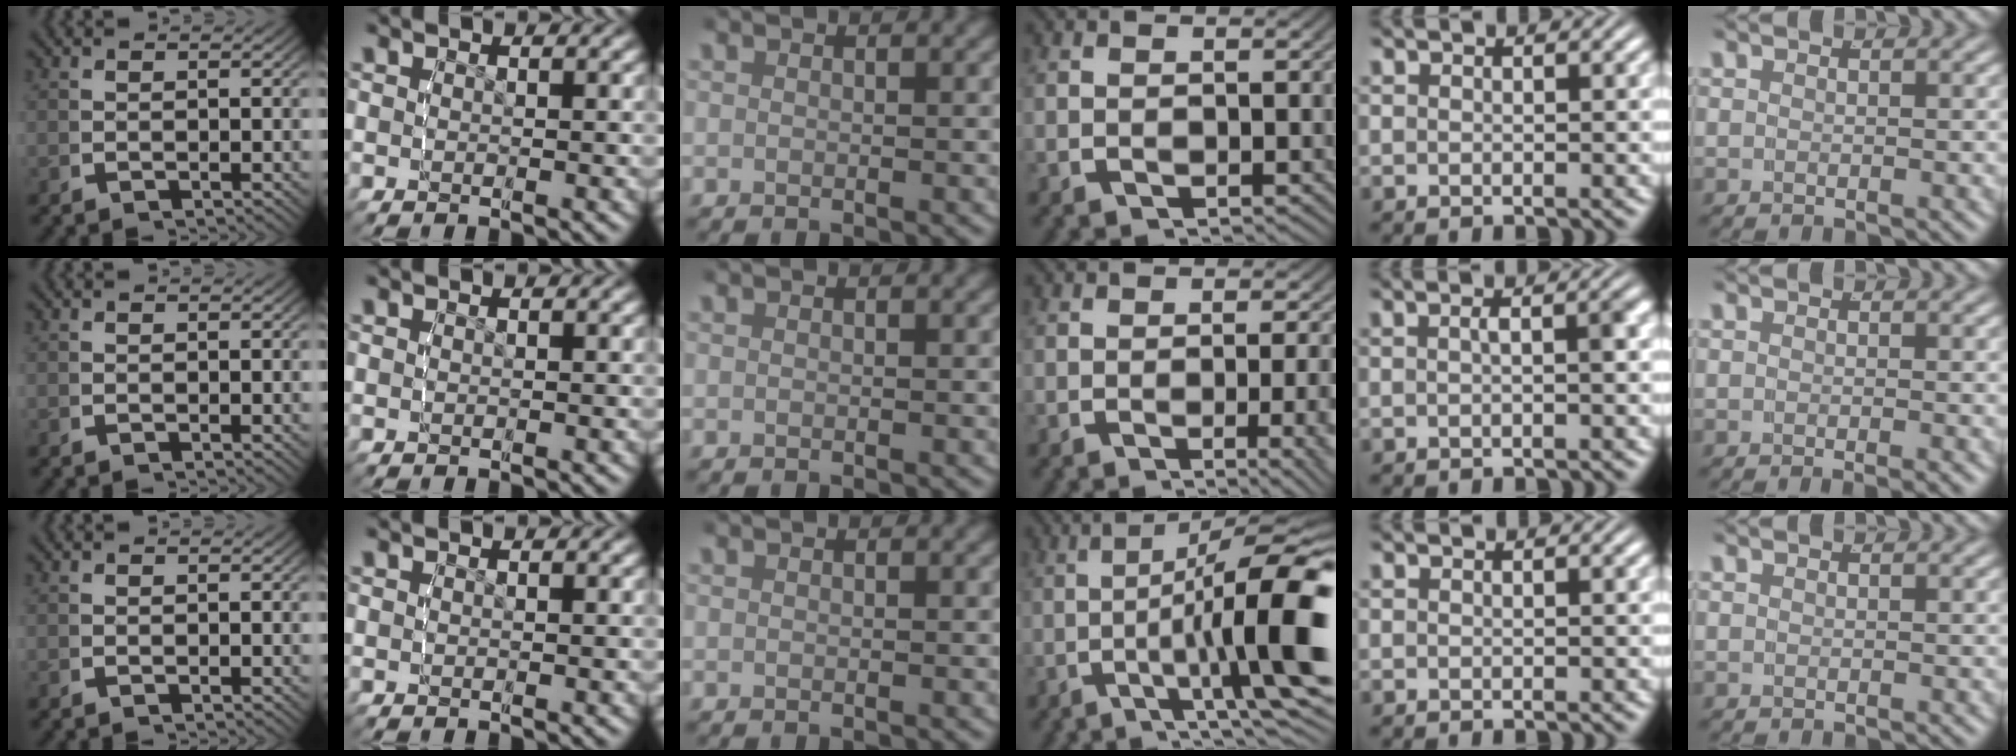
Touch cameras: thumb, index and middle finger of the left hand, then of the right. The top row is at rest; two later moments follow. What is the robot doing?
{"motion": "lift_and_place", "object": "condiment"}